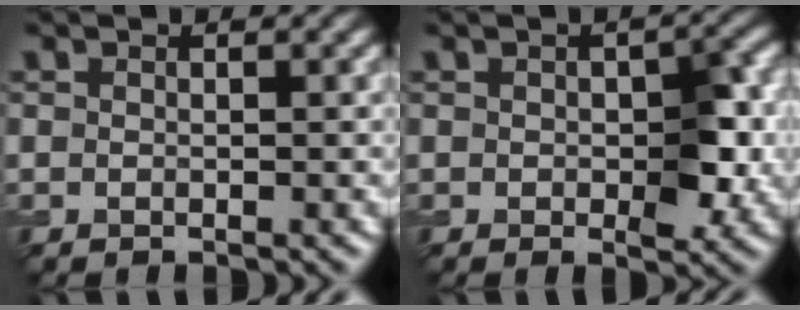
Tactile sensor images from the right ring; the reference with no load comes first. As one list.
[{"total": 4.4, "force": [-0.2, 2.3, 3.8], "torque": [-0.053, -0.004, 0.001]}]